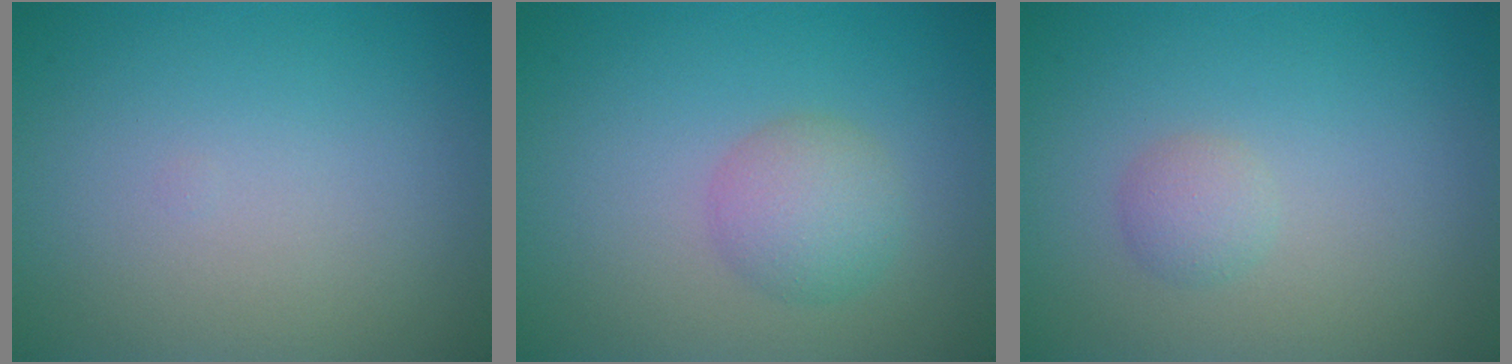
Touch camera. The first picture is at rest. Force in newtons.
{"total": 3.0, "press": 3.0, "slide": 0.2}
{"total": 1.4, "press": 1.4, "slide": 0.0}